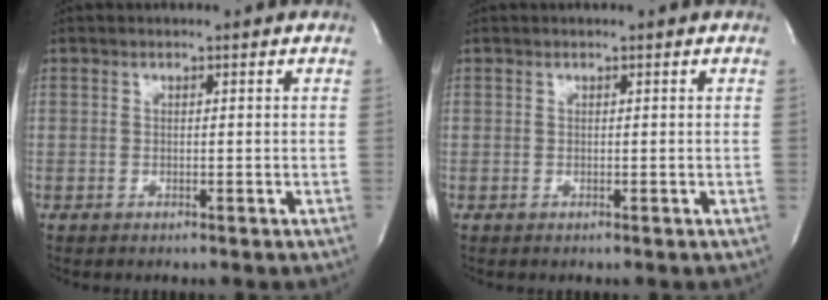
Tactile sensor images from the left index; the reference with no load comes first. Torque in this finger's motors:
{"motor_torque": [0.50, -0.42, 0.00, 0.02]}